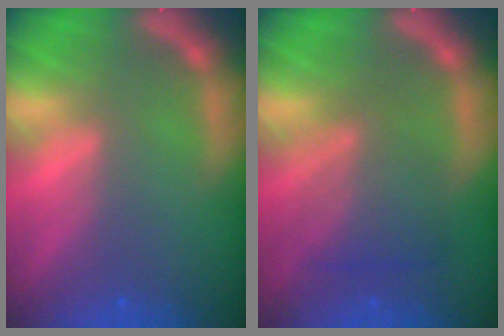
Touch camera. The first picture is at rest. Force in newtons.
{"total": 5.1}